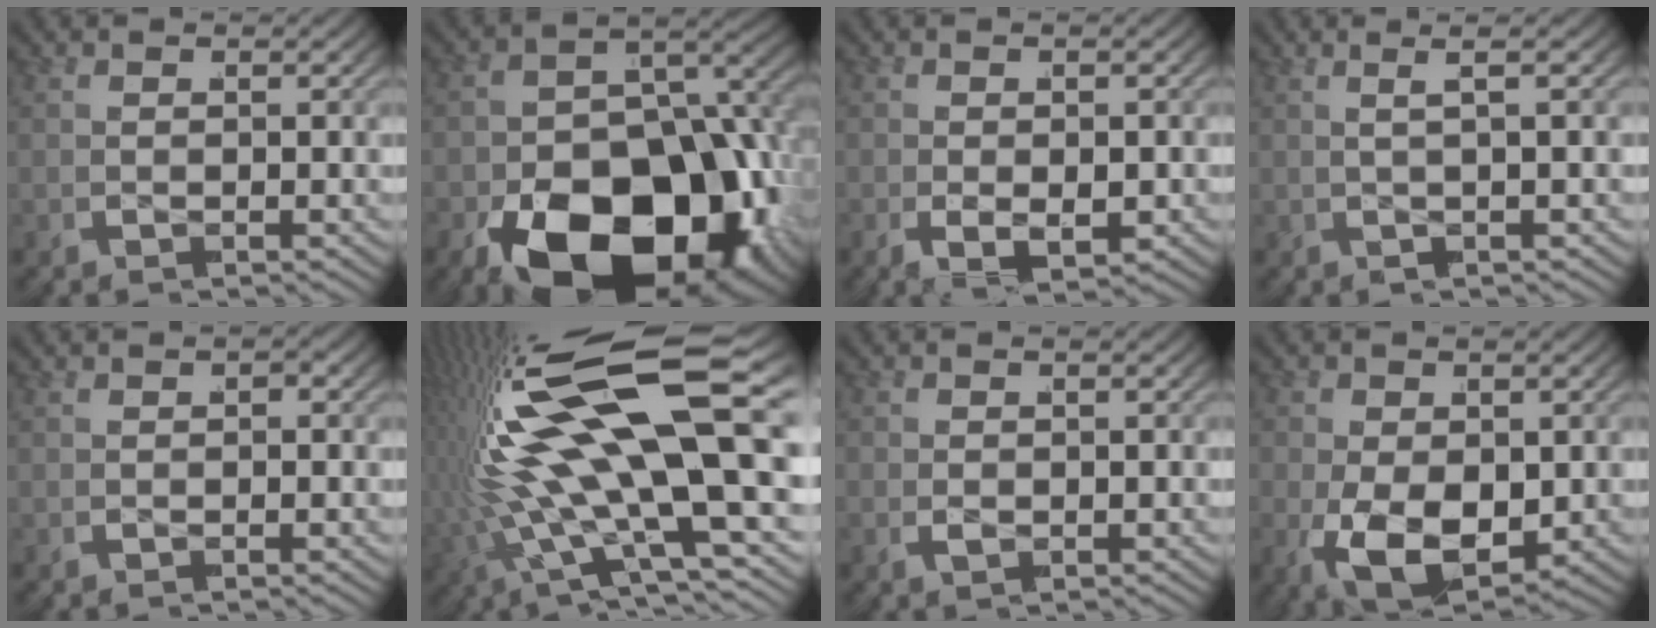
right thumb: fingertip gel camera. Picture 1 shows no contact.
{"total": 22.7, "force": [-7.3, 13.9, 16.3], "torque": [-0.270, -0.065, -0.089]}
{"total": 4.3, "force": [-1.9, 2.8, 2.7], "torque": [-0.073, -0.025, -0.021]}
{"total": 1.6, "force": [0.1, -1.5, 0.6], "torque": [-0.012, 0.020, 0.000]}
{"total": 0.7, "force": [-0.4, 0.3, 0.5], "torque": [-0.006, 0.002, -0.008]}
{"total": 15.6, "force": [0.3, 7.1, 13.9], "torque": [-0.302, -0.004, 0.014]}
{"total": 1.1, "force": [-0.5, 0.8, 0.5], "torque": [-0.012, -0.002, -0.007]}
{"total": 9.2, "force": [-3.3, 6.2, 6.0], "torque": [-0.136, -0.052, -0.034]}